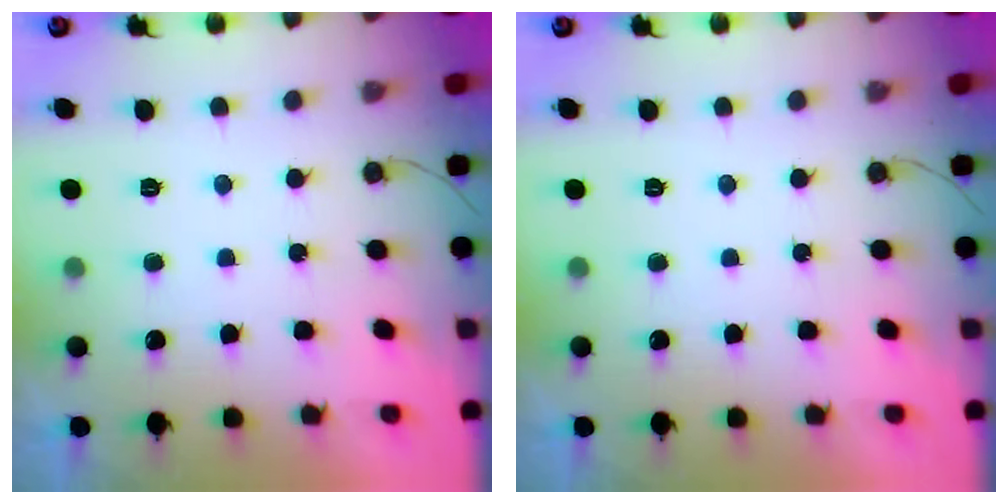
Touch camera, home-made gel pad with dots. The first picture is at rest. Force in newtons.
{"total": 0.0}